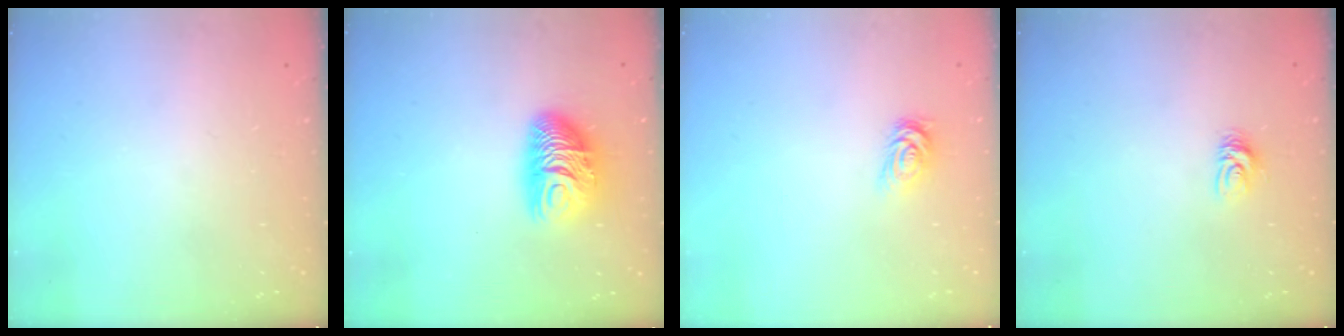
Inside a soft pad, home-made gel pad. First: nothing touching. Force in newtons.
{"total": 10.2, "press": 10.1, "slide": 0.6}
{"total": 3.2, "press": 3.2, "slide": 0.5}
{"total": 4.9, "press": 4.9, "slide": 0.5}